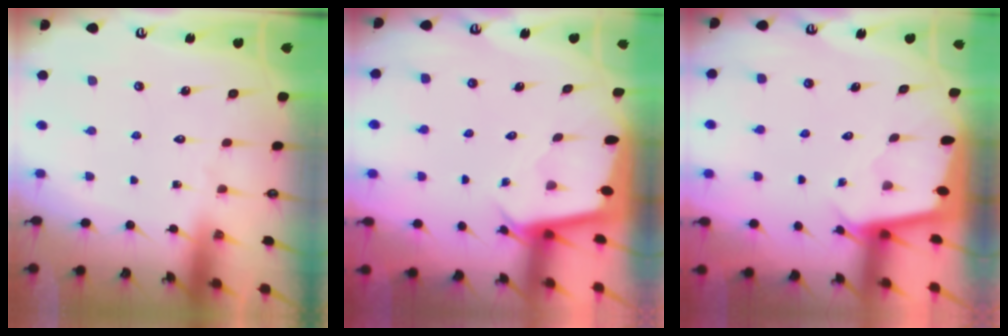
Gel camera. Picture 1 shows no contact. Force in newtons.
{"total": 2.3, "press": 2.3, "slide": 0.1}
{"total": 2.1, "press": 2.1, "slide": 0.1}